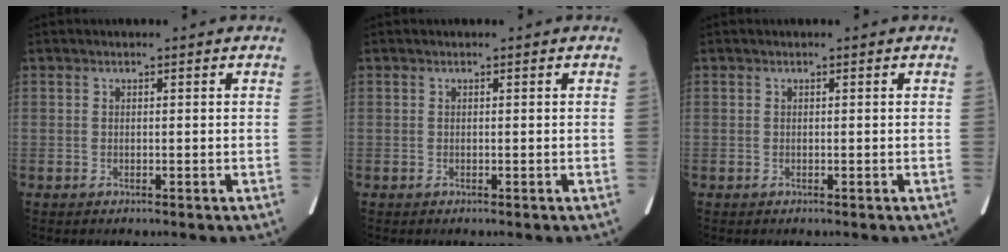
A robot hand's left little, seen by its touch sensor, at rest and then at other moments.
{"total": 0.0}
{"total": 0.0}